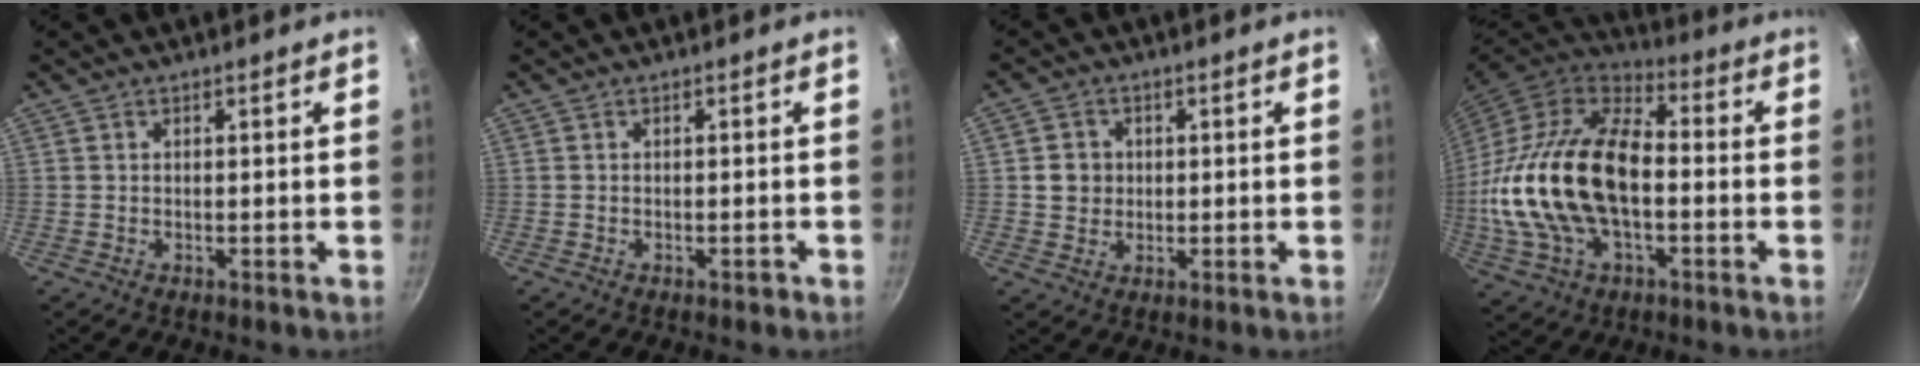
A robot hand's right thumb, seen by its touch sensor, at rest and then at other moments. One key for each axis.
{"total": 0.9, "fx": -0.6, "fy": 0.3, "fz": 0.6, "tx": -0.010, "ty": 0.009, "tz": -0.005}
{"total": 4.3, "fx": 0.4, "fy": 4.0, "fz": 1.6, "tx": -0.007, "ty": 0.007, "tz": 0.003}
{"total": 25.7, "fx": -2.0, "fy": 14.8, "fz": 21.0, "tx": -0.407, "ty": 0.032, "tz": -0.039}